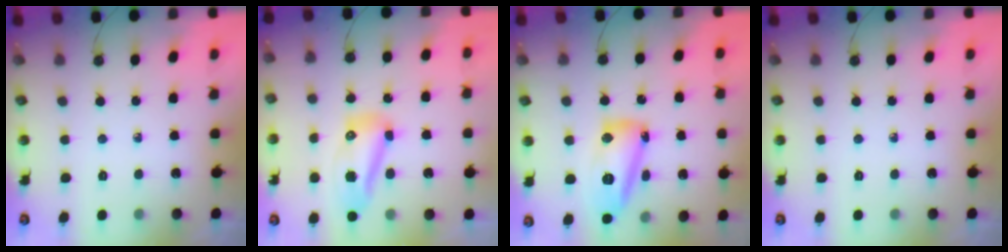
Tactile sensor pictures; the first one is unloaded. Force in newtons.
{"total": 11.5, "press": 11.1, "slide": 2.8}
{"total": 14.6, "press": 14.5, "slide": 2.0}
{"total": 0.0}